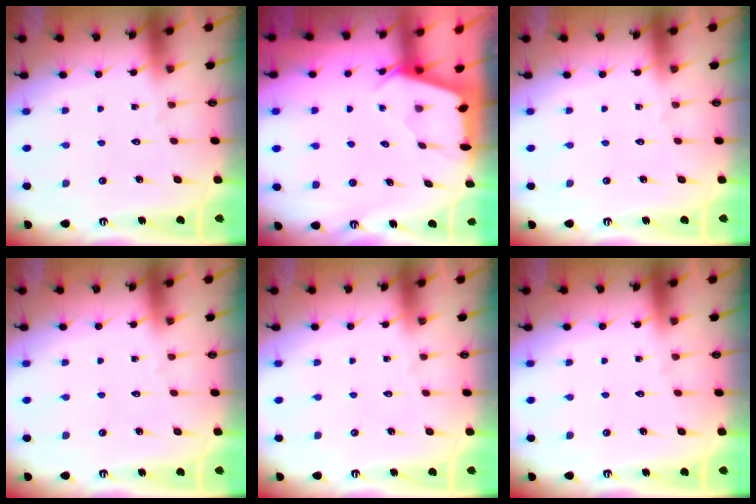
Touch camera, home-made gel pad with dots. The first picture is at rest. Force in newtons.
{"total": 2.5, "press": 2.5, "slide": 0.3}
{"total": 0.0}
{"total": 0.0}
{"total": 0.0}
{"total": 0.0}